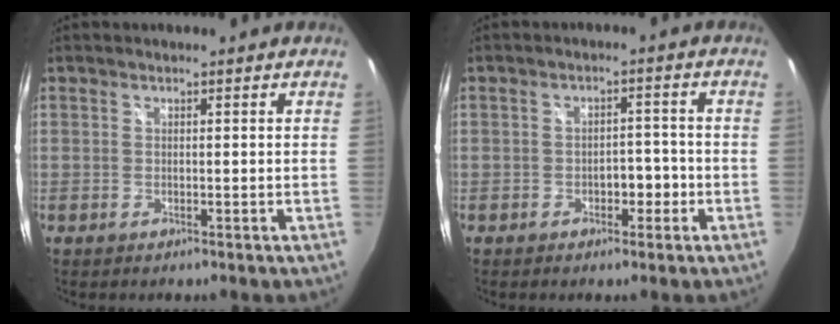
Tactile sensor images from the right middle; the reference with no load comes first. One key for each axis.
{"total": 2.8, "fx": -1.1, "fy": 2.0, "fz": 1.5, "tx": -0.024, "ty": 0.009, "tz": -0.016}